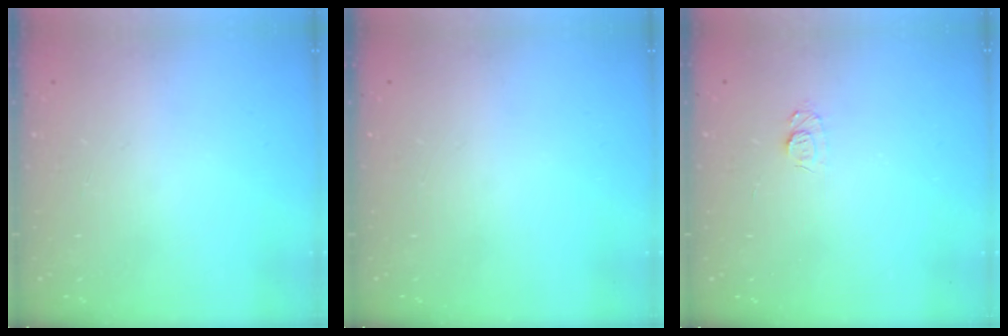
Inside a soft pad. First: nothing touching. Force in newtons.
{"total": 0.0}
{"total": 5.8, "press": 5.8, "slide": 0.6}